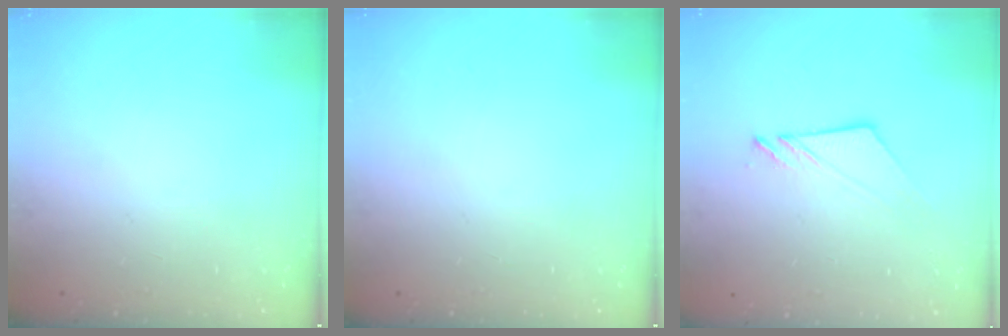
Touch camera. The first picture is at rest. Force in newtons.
{"total": 0.0}
{"total": 6.9, "press": 6.8, "slide": 0.3}